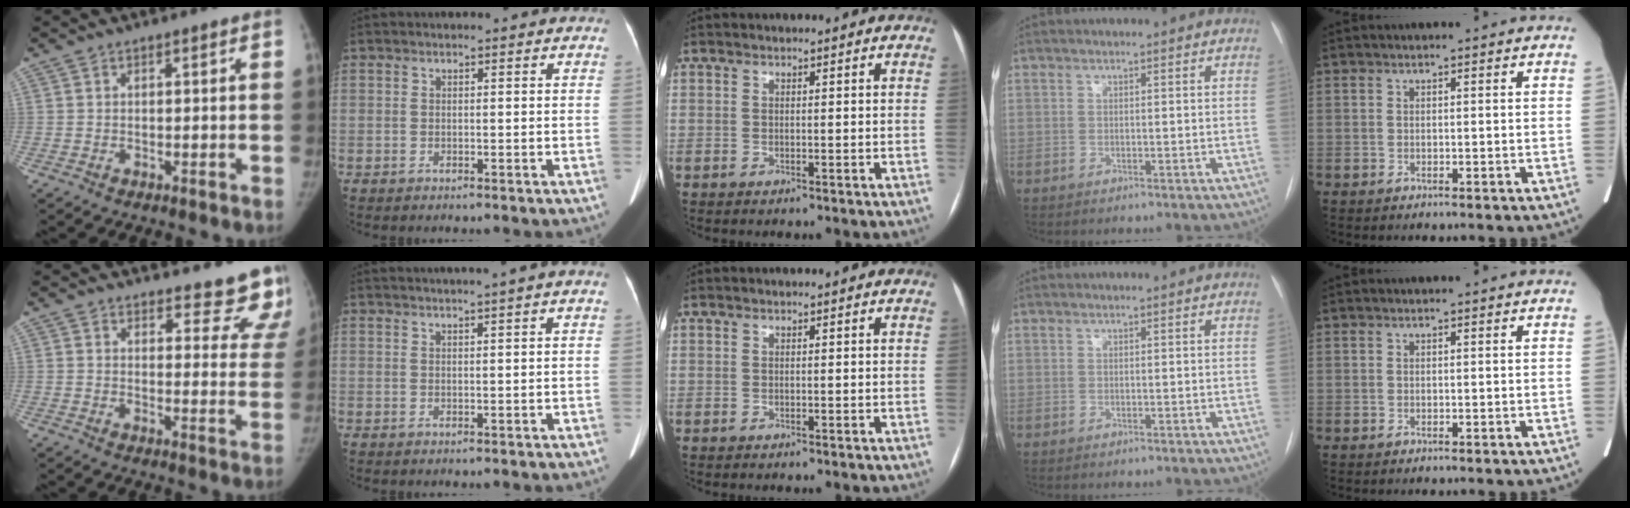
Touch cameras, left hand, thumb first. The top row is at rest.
{"thumb": {"total": 14.5, "force": [13.6, 4.5, 2.3], "torque": [0.031, -0.112, 0.132]}, "index": {"total": 2.9, "force": [2.0, -0.6, 2.1], "torque": [-0.034, 0.016, 0.037]}}